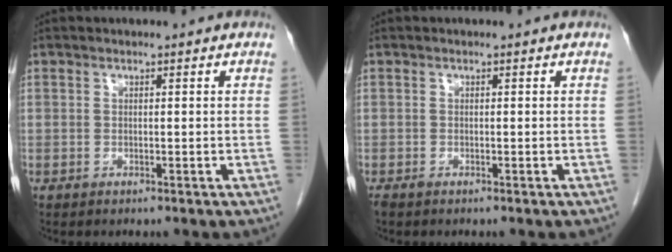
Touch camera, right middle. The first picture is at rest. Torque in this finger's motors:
{"motor_torque": [0.27, -0.12, 0.00, 0.01]}